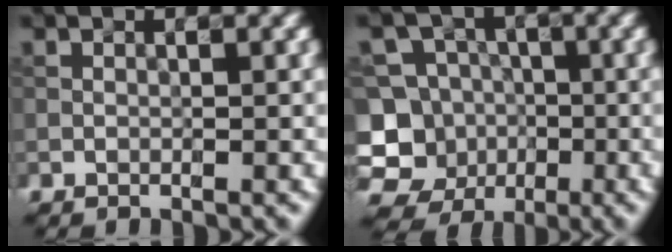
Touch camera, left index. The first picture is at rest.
{"total": 11.5, "force": [-4.0, 10.5, 2.6], "torque": [-0.059, 0.007, -0.082]}